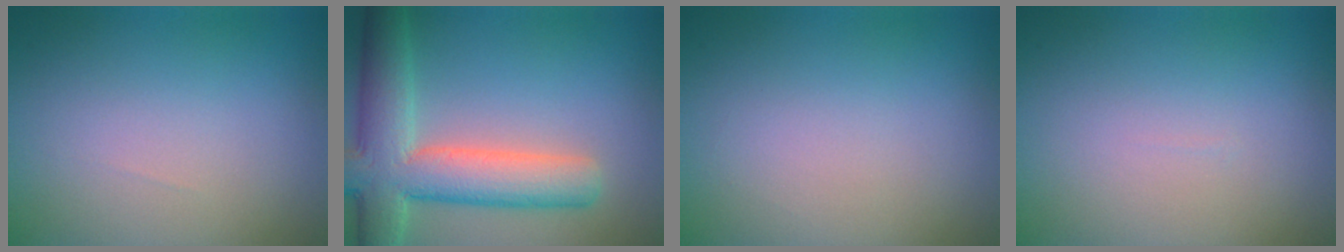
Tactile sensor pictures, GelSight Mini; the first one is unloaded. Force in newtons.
{"total": 8.4, "press": 8.4, "slide": 0.5}
{"total": 0.0}
{"total": 0.0}